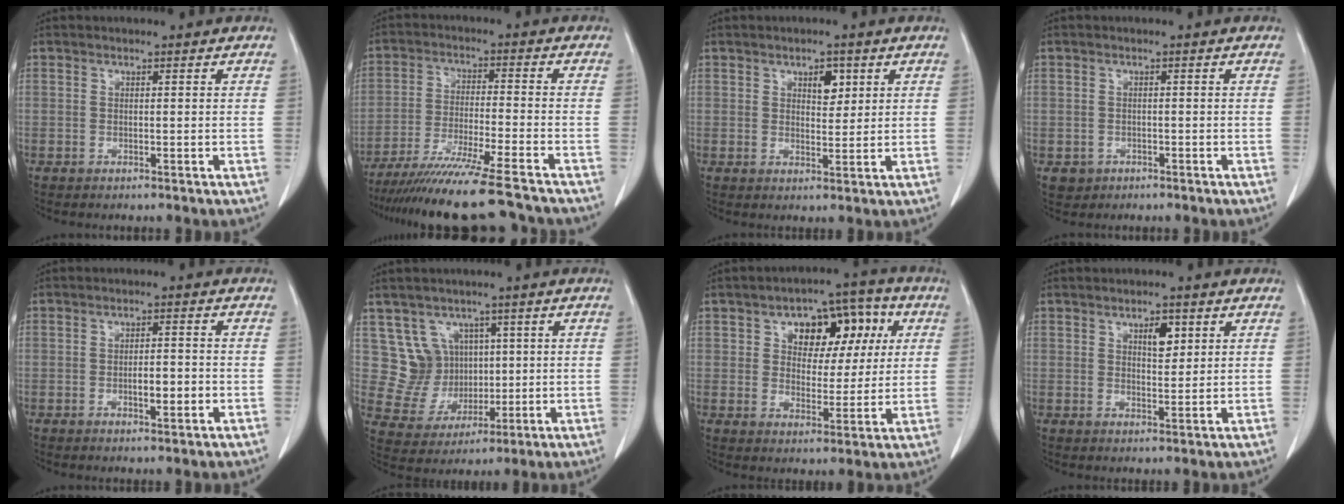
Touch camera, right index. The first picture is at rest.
{"total": 17.3, "force": [-15.1, -0.5, 8.5], "torque": [-0.139, -0.045, -0.243]}
{"total": 3.4, "force": [1.6, 1.8, 2.4], "torque": [-0.033, -0.001, 0.026]}
{"total": 2.3, "force": [-0.9, 2.1, 0.2], "torque": [-0.001, 0.007, -0.011]}
{"total": 3.5, "force": [-1.0, 1.1, 3.2], "torque": [-0.052, 0.002, -0.012]}
{"total": 7.7, "force": [2.8, 7.0, 1.2], "torque": [-0.025, 0.028, 0.068]}
{"total": 11.5, "force": [3.8, 6.9, 8.4], "torque": [-0.102, 0.040, 0.058]}
{"total": 3.6, "force": [1.7, 1.6, 2.8], "torque": [-0.043, -0.001, 0.028]}